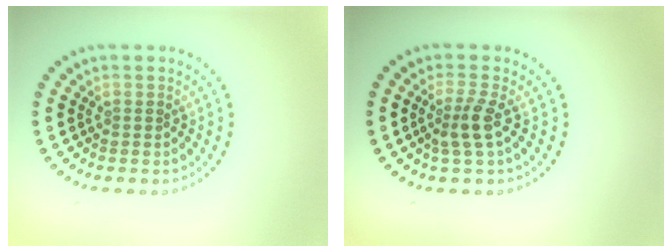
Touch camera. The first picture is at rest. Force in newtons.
{"total": 2.3, "press": 1.7, "slide": 1.5}